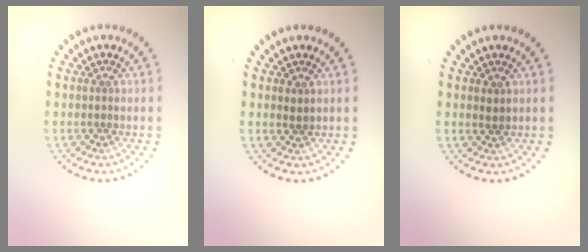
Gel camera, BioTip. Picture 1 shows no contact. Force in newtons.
{"total": 0.7, "press": 0.6, "slide": 0.2}
{"total": 0.7, "press": 0.6, "slide": 0.2}